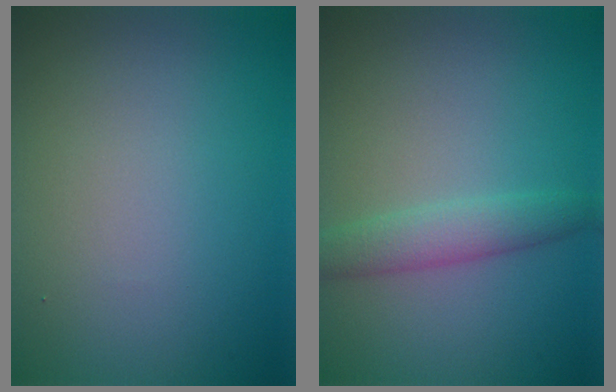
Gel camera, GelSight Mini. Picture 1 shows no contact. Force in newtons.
{"total": 2.7, "press": 2.7, "slide": 0.2}